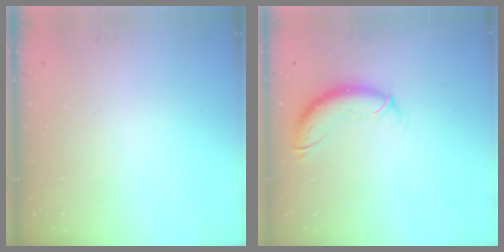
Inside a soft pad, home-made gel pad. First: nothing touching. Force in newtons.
{"total": 10.6, "press": 10.6, "slide": 1.0}